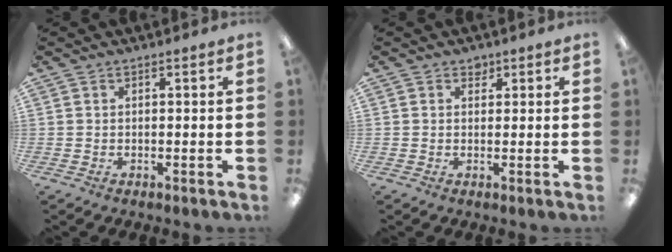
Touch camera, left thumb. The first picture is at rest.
{"total": 1.6, "force": [0.9, 1.2, 0.5], "torque": [-0.003, 0.000, 0.015]}